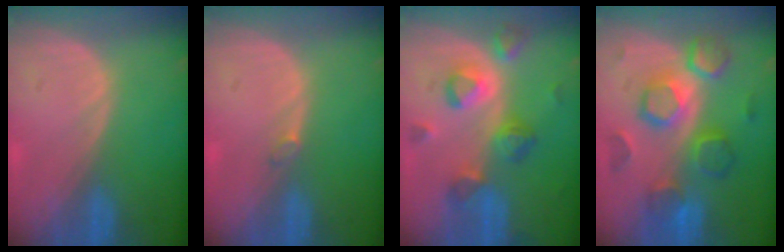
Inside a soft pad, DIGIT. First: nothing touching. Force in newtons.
{"total": 0.8, "press": 0.8, "slide": 0.2}
{"total": 7.8, "press": 7.5, "slide": 2.0}
{"total": 9.5, "press": 9.5, "slide": 0.4}